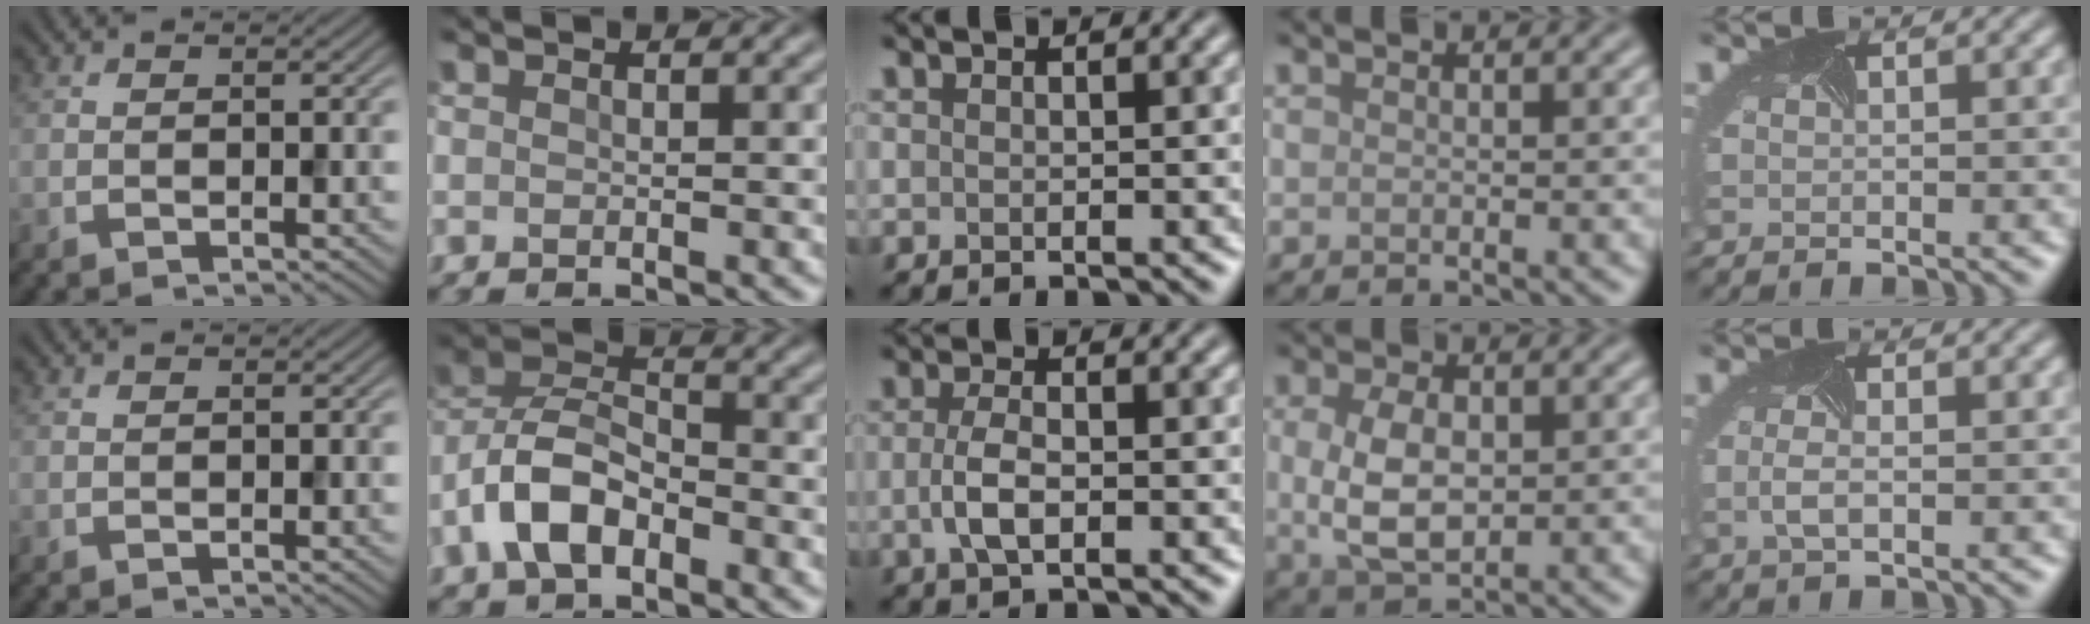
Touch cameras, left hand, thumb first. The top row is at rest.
{"index": {"total": 6.4, "force": [-3.1, 3.6, 4.3], "torque": [-0.079, 0.012, -0.067]}, "middle": {"total": 2.7, "force": [-0.4, 1.1, 2.5], "torque": [-0.057, -0.002, -0.010]}, "ring": {"total": 5.1, "force": [0.3, 3.0, 4.1], "torque": [-0.091, -0.001, 0.012]}, "little": {"total": 1.7, "force": [-0.3, 0.5, 1.5], "torque": [-0.040, -0.005, -0.008]}}